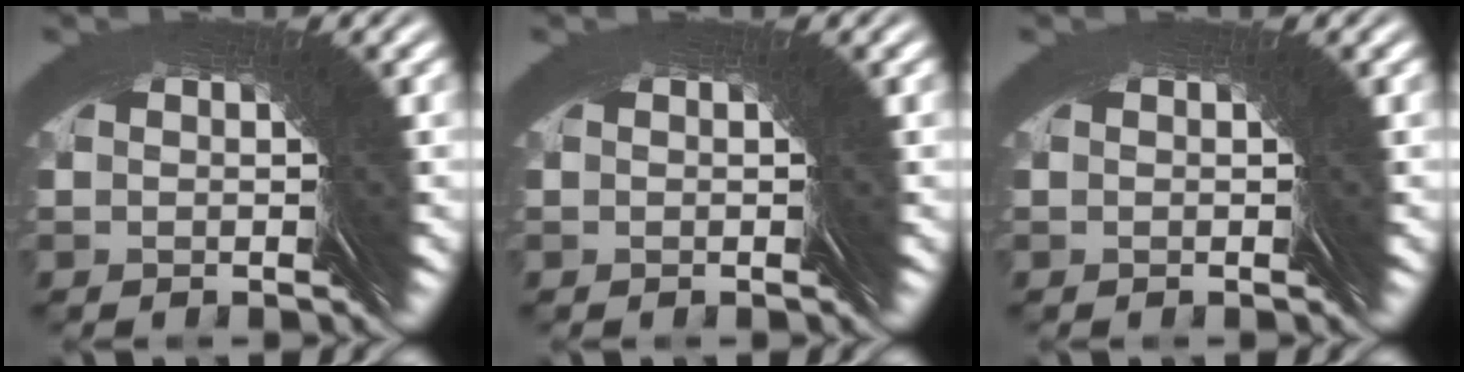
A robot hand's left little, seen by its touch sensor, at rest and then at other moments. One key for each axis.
{"total": 0.0}
{"total": 0.0}